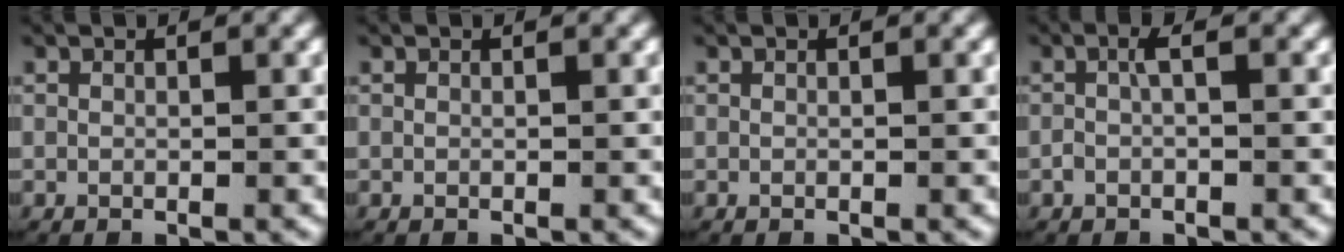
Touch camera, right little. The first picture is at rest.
{"total": 0.0}
{"total": 0.0}
{"total": 1.1, "force": [-0.2, 0.3, 1.0], "torque": [-0.023, 0.005, -0.005]}